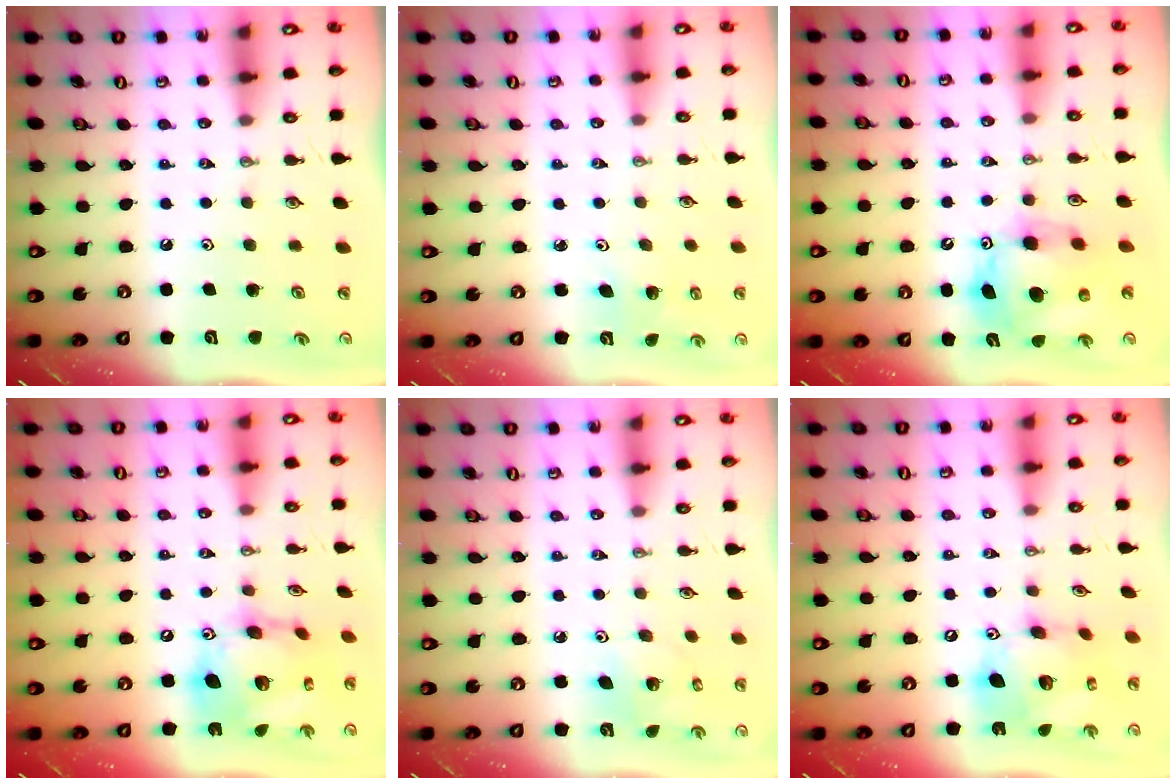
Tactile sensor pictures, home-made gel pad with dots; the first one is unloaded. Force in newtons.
{"total": 3.1, "press": 3.1, "slide": 0.1}
{"total": 13.1, "press": 13.1, "slide": 0.8}
{"total": 19.2, "press": 19.1, "slide": 2.0}
{"total": 4.9, "press": 4.8, "slide": 0.5}
{"total": 16.7, "press": 16.6, "slide": 1.5}